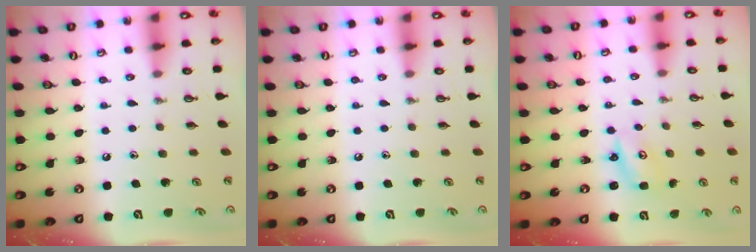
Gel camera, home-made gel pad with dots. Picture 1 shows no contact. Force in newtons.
{"total": 0.0}
{"total": 2.6, "press": 2.6, "slide": 0.2}